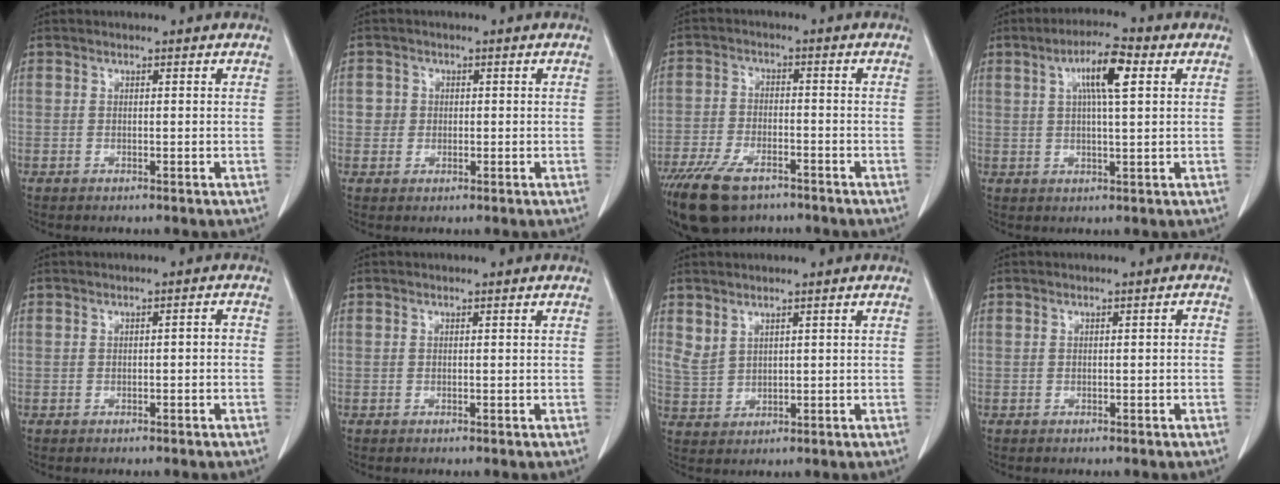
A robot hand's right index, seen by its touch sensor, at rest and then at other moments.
{"total": 2.3, "force": [0.0, 2.3, 0.4], "torque": [0.004, 0.008, -0.004]}
{"total": 10.8, "force": [-7.5, 4.6, 6.2], "torque": [-0.120, -0.014, -0.133]}
{"total": 7.6, "force": [2.6, 1.1, 7.1], "torque": [-0.127, 0.012, 0.042]}
{"total": 1.3, "force": [-0.5, 0.4, 1.2], "torque": [-0.015, 0.006, -0.008]}
{"total": 0.0}
{"total": 2.8, "force": [1.9, 1.8, 1.1], "torque": [-0.025, 0.002, 0.049]}
{"total": 1.2, "force": [-0.4, 0.4, 1.1], "torque": [-0.012, 0.007, -0.005]}